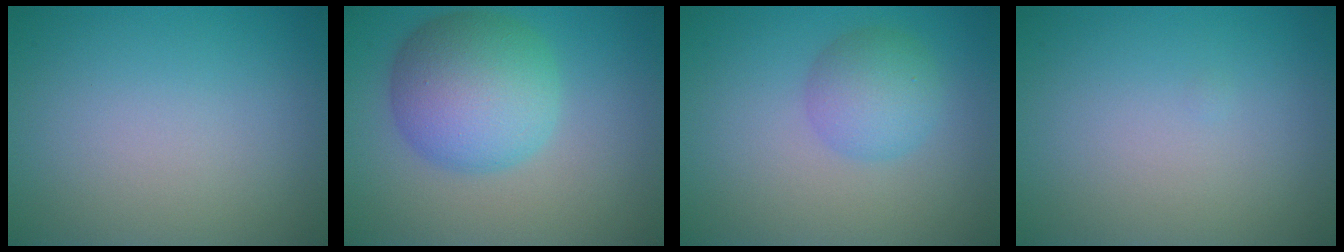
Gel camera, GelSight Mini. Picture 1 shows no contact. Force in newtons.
{"total": 7.8, "press": 7.8, "slide": 0.1}
{"total": 3.4, "press": 3.4, "slide": 0.1}
{"total": 0.0}